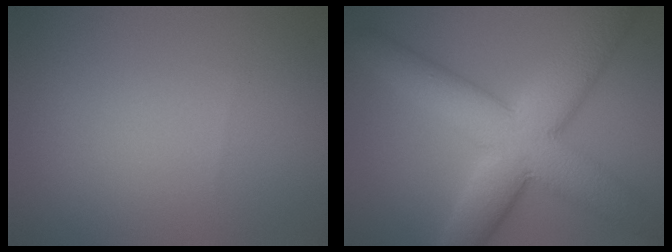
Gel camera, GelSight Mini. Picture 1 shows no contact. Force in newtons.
{"total": 10.7, "press": 10.7, "slide": 0.5}